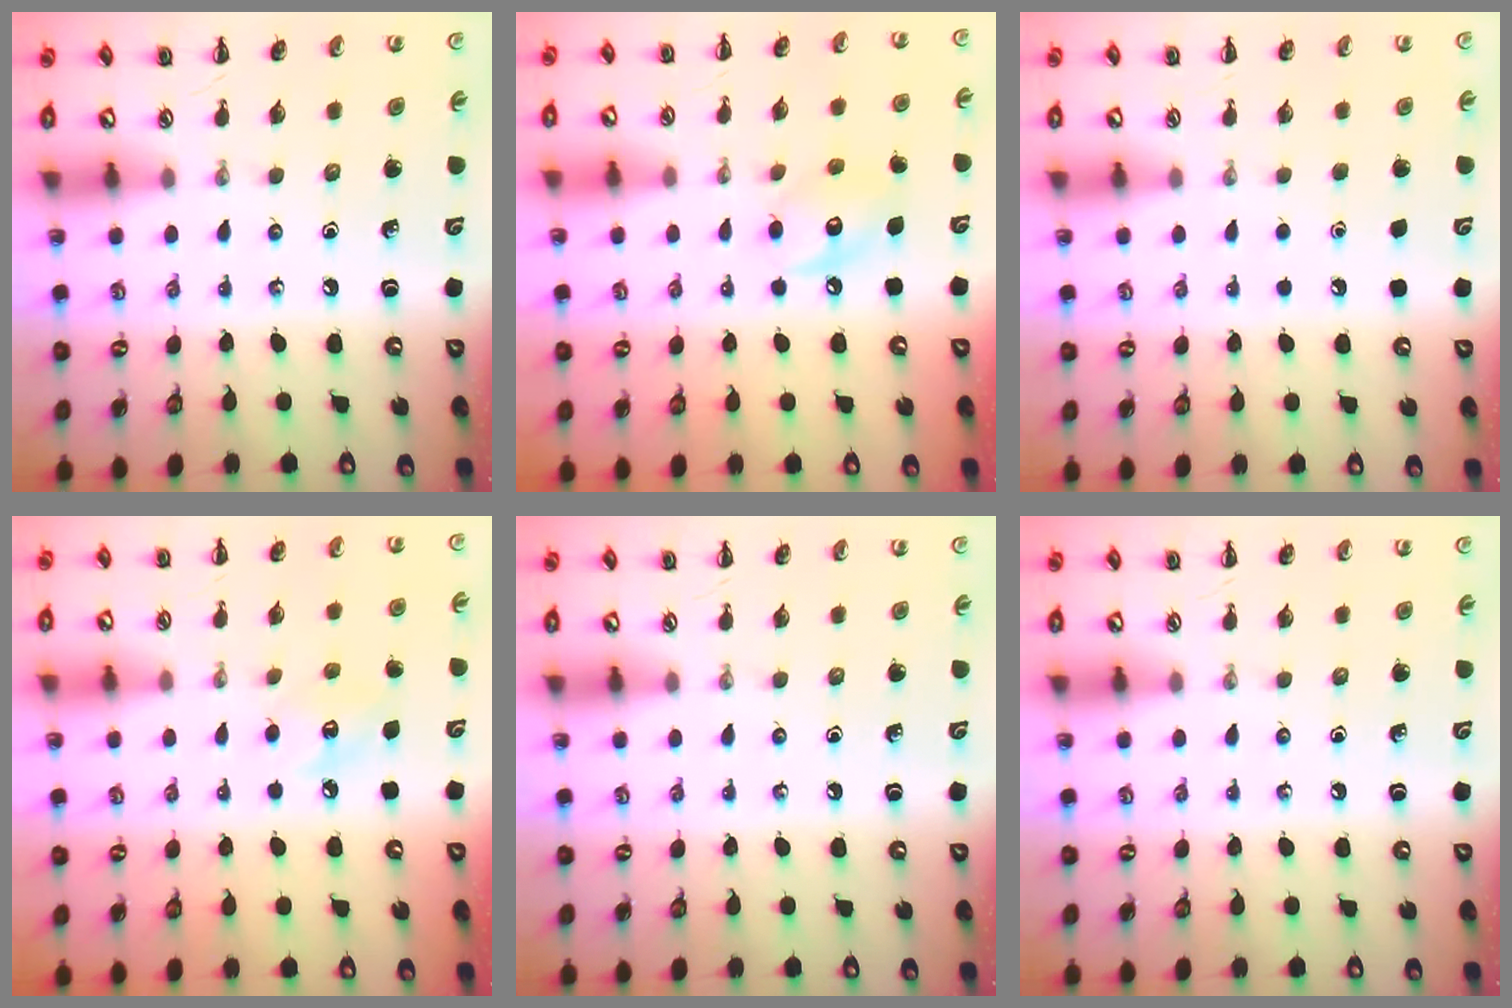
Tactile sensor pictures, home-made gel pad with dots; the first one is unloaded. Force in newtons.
{"total": 8.6, "press": 8.5, "slide": 0.6}
{"total": 1.8, "press": 1.8, "slide": 0.1}
{"total": 6.7, "press": 6.5, "slide": 1.4}
{"total": 0.0}
{"total": 0.0}